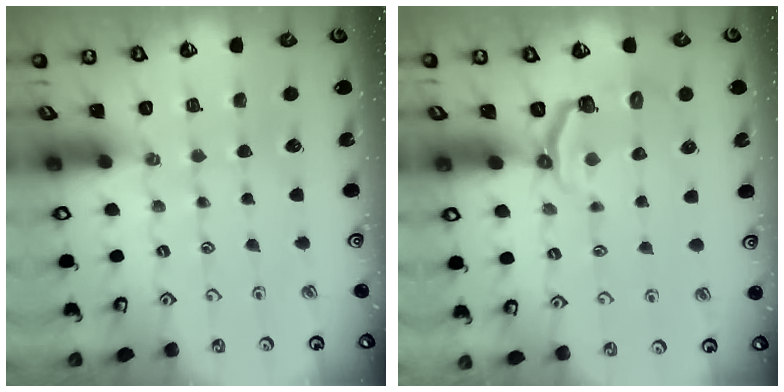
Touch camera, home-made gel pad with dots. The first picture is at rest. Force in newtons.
{"total": 4.1, "press": 2.5, "slide": 3.2}